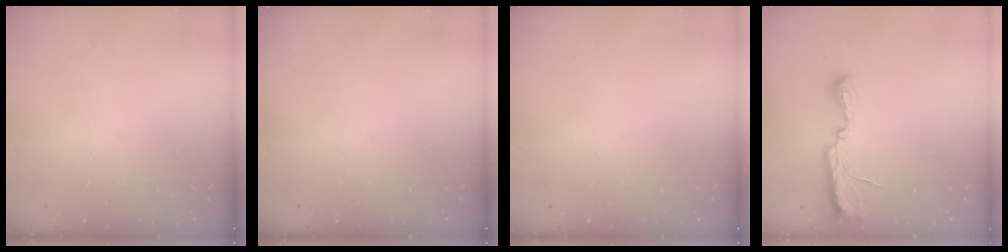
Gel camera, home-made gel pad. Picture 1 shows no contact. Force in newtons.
{"total": 0.0}
{"total": 0.0}
{"total": 7.2, "press": 7.2, "slide": 0.7}